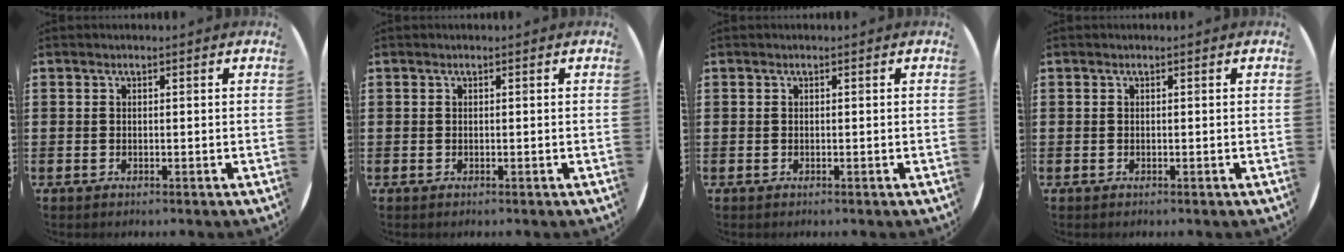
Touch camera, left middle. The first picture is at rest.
{"total": 0.0}
{"total": 0.0}
{"total": 0.0}